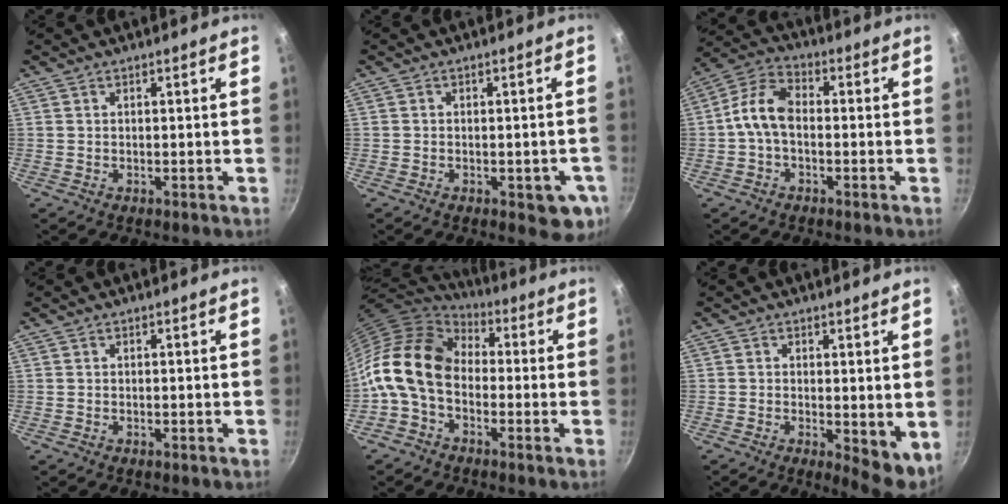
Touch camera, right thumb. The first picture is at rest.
{"total": 6.6, "force": [-2.1, 3.2, 5.4], "torque": [-0.040, 0.006, -0.024]}
{"total": 8.1, "force": [-0.9, 5.1, 6.3], "torque": [-0.117, 0.034, -0.032]}
{"total": 0.0}
{"total": 15.2, "force": [-1.8, 10.7, 10.6], "torque": [-0.180, 0.039, -0.058]}
{"total": 5.9, "force": [-0.2, 2.5, 5.3], "torque": [-0.069, -0.010, 0.001]}